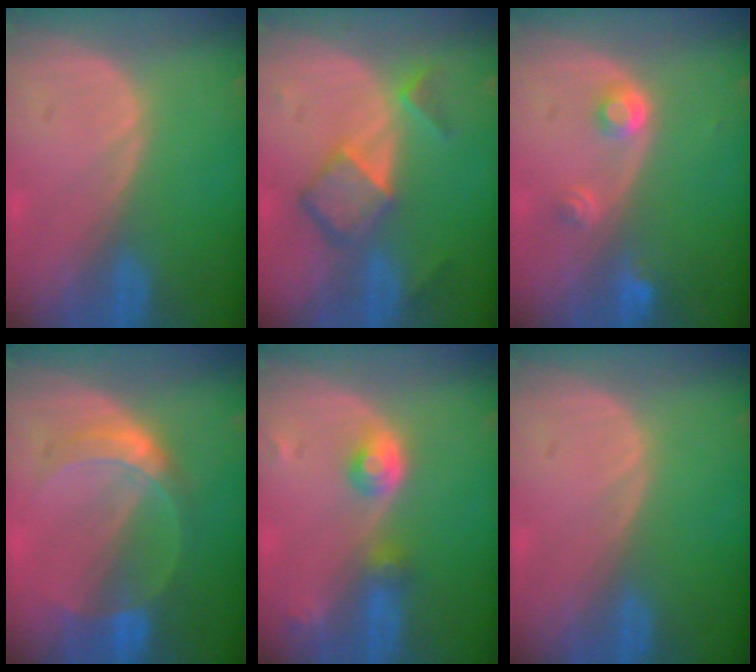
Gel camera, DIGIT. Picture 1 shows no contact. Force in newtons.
{"total": 6.8, "press": 5.9, "slide": 3.5}
{"total": 2.9, "press": 2.7, "slide": 1.0}
{"total": 5.6, "press": 5.6, "slide": 0.1}
{"total": 4.2, "press": 4.0, "slide": 1.4}
{"total": 0.0}